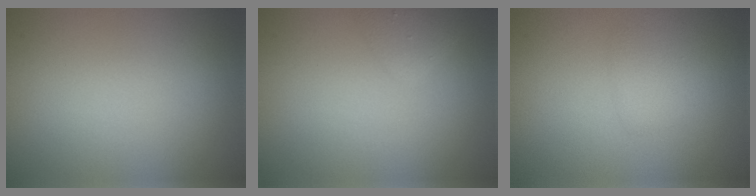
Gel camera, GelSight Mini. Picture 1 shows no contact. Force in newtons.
{"total": 1.3, "press": 1.3, "slide": 0.0}
{"total": 1.3, "press": 1.3, "slide": 0.0}